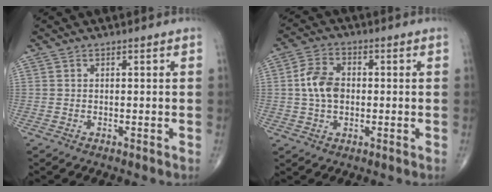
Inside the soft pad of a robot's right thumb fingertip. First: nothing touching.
{"total": 7.4, "force": [0.2, 5.1, 5.4], "torque": [-0.096, 0.012, -0.002]}